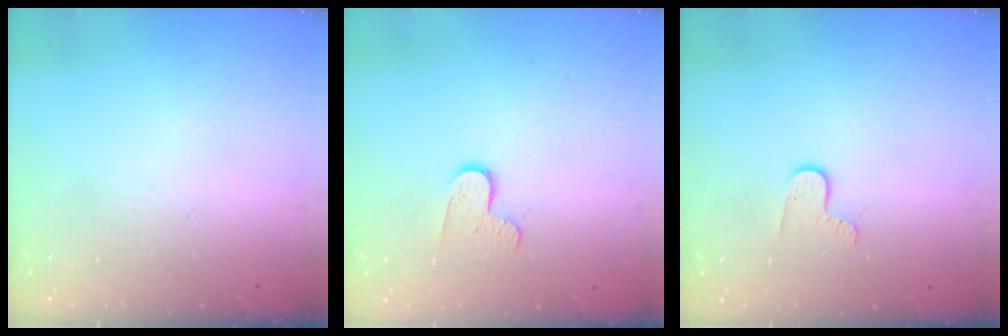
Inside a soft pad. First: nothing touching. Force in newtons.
{"total": 7.0, "press": 7.0, "slide": 0.6}
{"total": 6.0, "press": 6.0, "slide": 0.5}